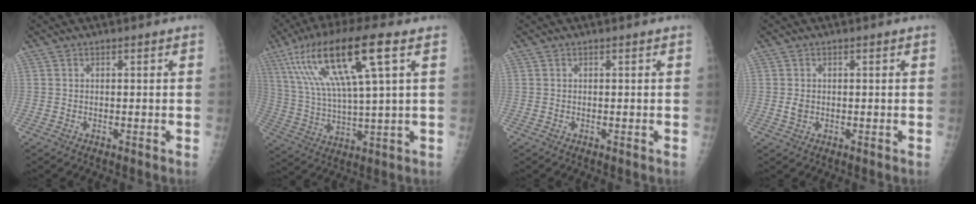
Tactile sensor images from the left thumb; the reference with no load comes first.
{"total": 18.5, "force": [7.9, 3.3, 16.4], "torque": [-0.323, -0.006, 0.141]}
{"total": 0.0}
{"total": 1.6, "force": [-0.1, 1.3, 1.0], "torque": [-0.016, 0.000, 0.000]}